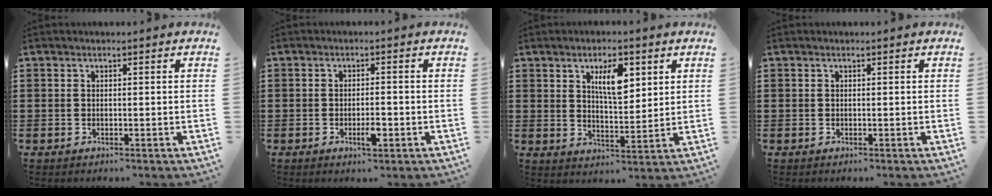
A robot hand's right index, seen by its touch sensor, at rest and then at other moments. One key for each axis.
{"total": 3.0, "fx": -1.2, "fy": 0.8, "fz": 2.6, "tx": -0.052, "ty": -0.002, "tz": -0.024}
{"total": 6.5, "fx": 2.8, "fy": 2.5, "fz": 5.2, "tx": -0.095, "ty": 0.002, "tz": 0.043}
{"total": 0.0}